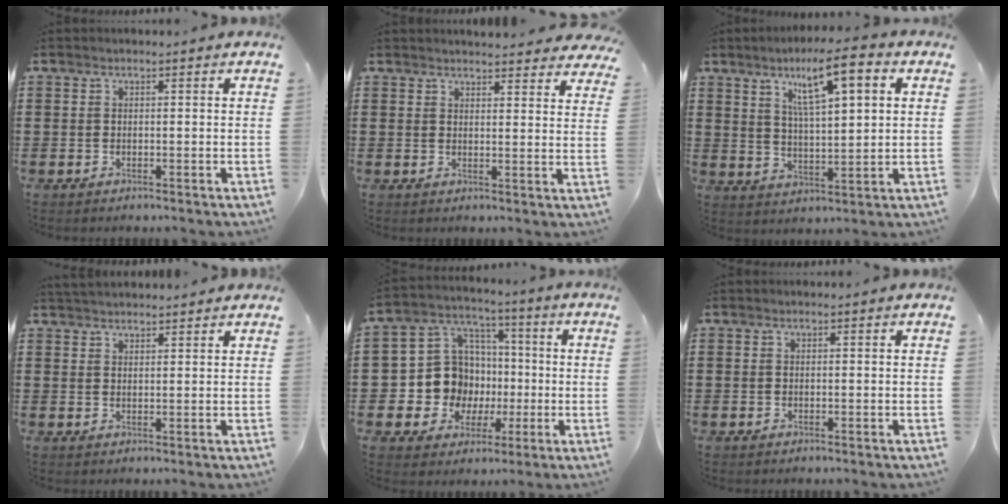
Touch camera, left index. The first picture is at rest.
{"total": 3.4, "force": [3.4, 0.1, 0.4], "torque": [-0.010, -0.015, 0.062]}
{"total": 9.8, "force": [4.9, 1.9, 8.2], "torque": [-0.152, -0.002, 0.079]}
{"total": 2.2, "force": [2.2, 0.1, 0.0], "torque": [-0.007, 0.001, 0.042]}
{"total": 10.9, "force": [-1.1, 10.4, 3.0], "torque": [-0.100, 0.007, -0.010]}
{"total": 0.0}